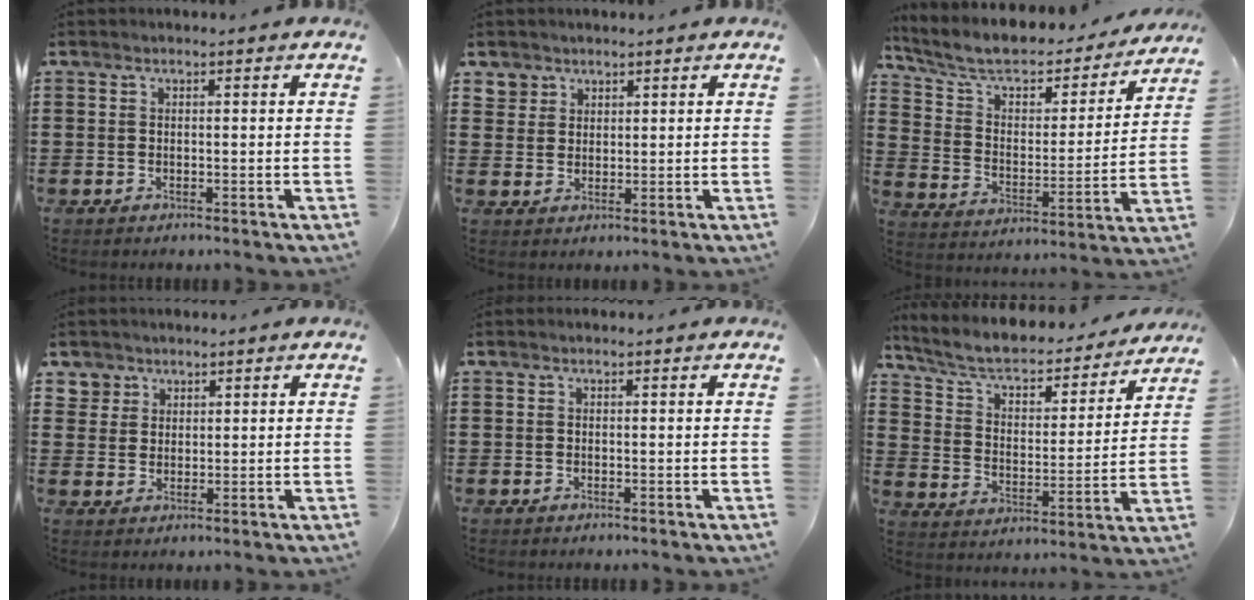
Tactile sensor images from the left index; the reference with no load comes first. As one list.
[{"total": 2.8, "force": [1.9, 2.0, -0.1], "torque": [-0.009, 0.008, 0.036]}, {"total": 7.0, "force": [5.9, 2.4, 3.0], "torque": [-0.087, -0.039, 0.097]}, {"total": 3.1, "force": [1.9, 2.4, -0.1], "torque": [-0.013, 0.009, 0.036]}, {"total": 0.0}, {"total": 5.8, "force": [4.8, 1.8, 2.6], "torque": [-0.073, -0.034, 0.076]}]